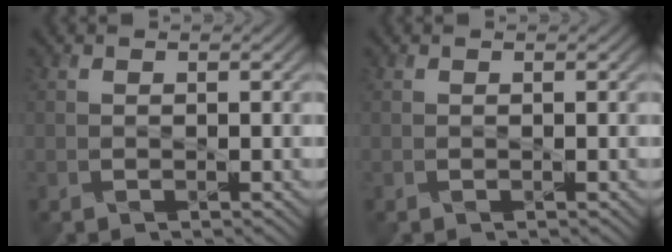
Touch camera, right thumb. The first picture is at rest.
{"total": 0.0}